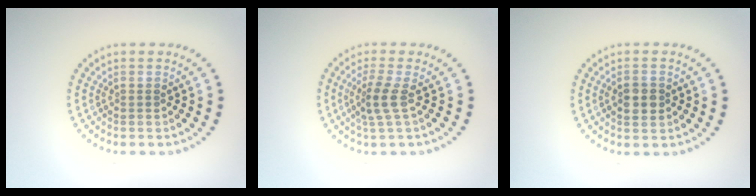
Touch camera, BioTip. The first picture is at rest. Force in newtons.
{"total": 2.3, "press": 1.9, "slide": 1.3}
{"total": 2.6, "press": 2.6, "slide": 0.2}